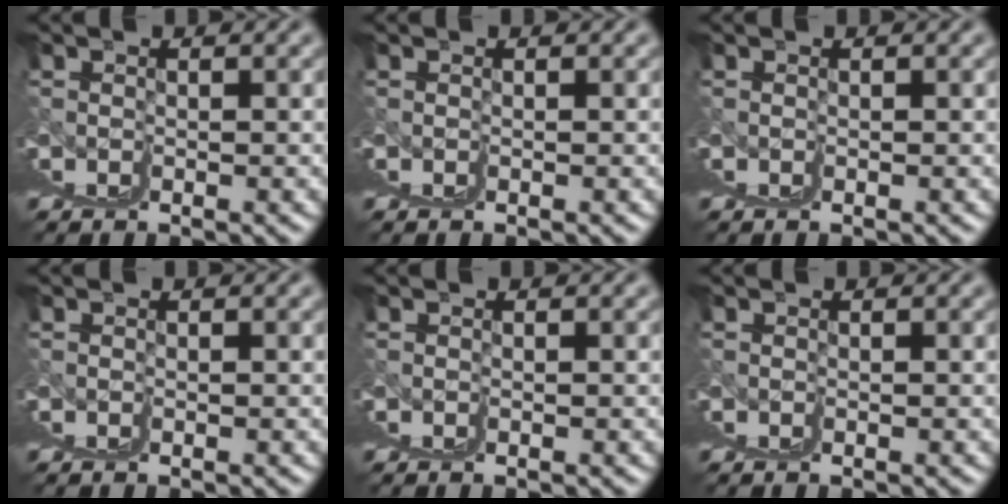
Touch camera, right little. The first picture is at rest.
{"total": 0.0}
{"total": 0.0}
{"total": 0.0}
{"total": 0.0}
{"total": 0.0}